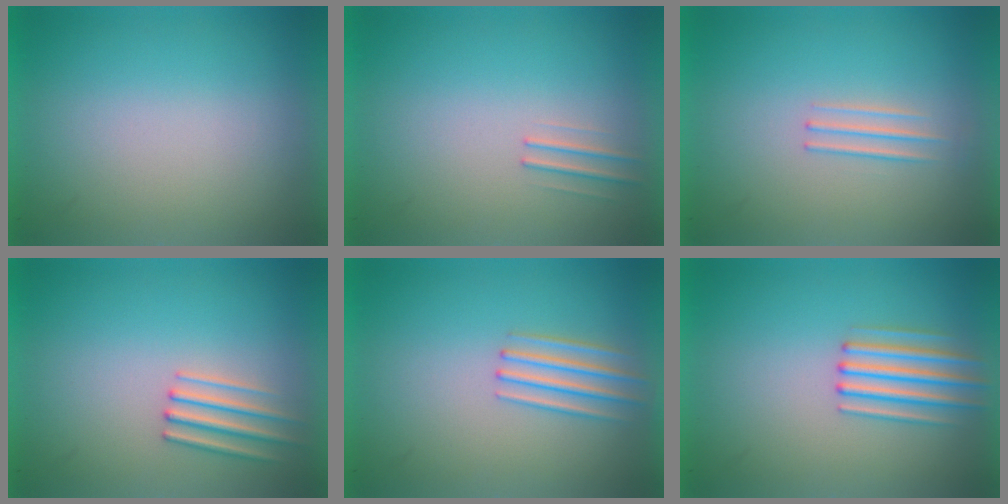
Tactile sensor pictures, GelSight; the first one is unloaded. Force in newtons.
{"total": 1.1}
{"total": 1.3}
{"total": 2.4}
{"total": 2.1}
{"total": 2.6}